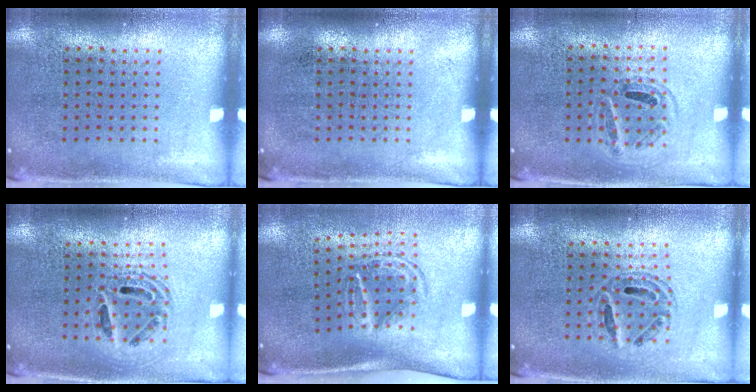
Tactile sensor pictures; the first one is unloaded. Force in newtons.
{"total": 0.0}
{"total": 0.8, "press": 0.8, "slide": 0.2}
{"total": 1.6, "press": 1.3, "slide": 0.9}
{"total": 1.8, "press": 1.2, "slide": 1.3}
{"total": 0.8, "press": 0.7, "slide": 0.2}